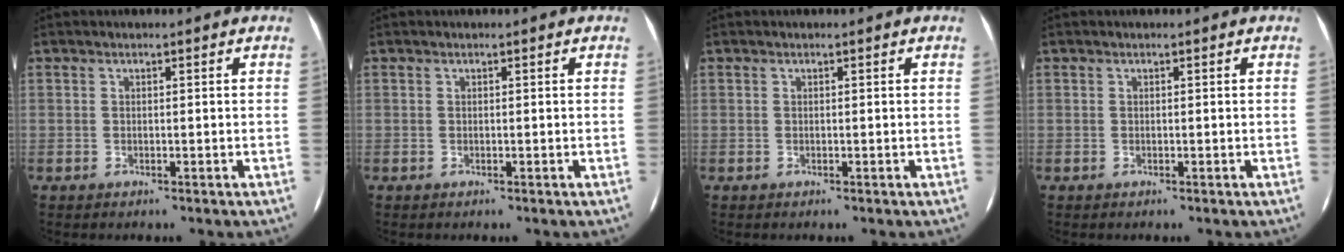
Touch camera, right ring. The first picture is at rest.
{"total": 0.0}
{"total": 0.0}
{"total": 0.0}